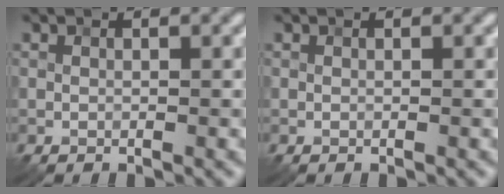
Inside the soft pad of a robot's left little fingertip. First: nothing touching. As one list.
[{"total": 0.0}]